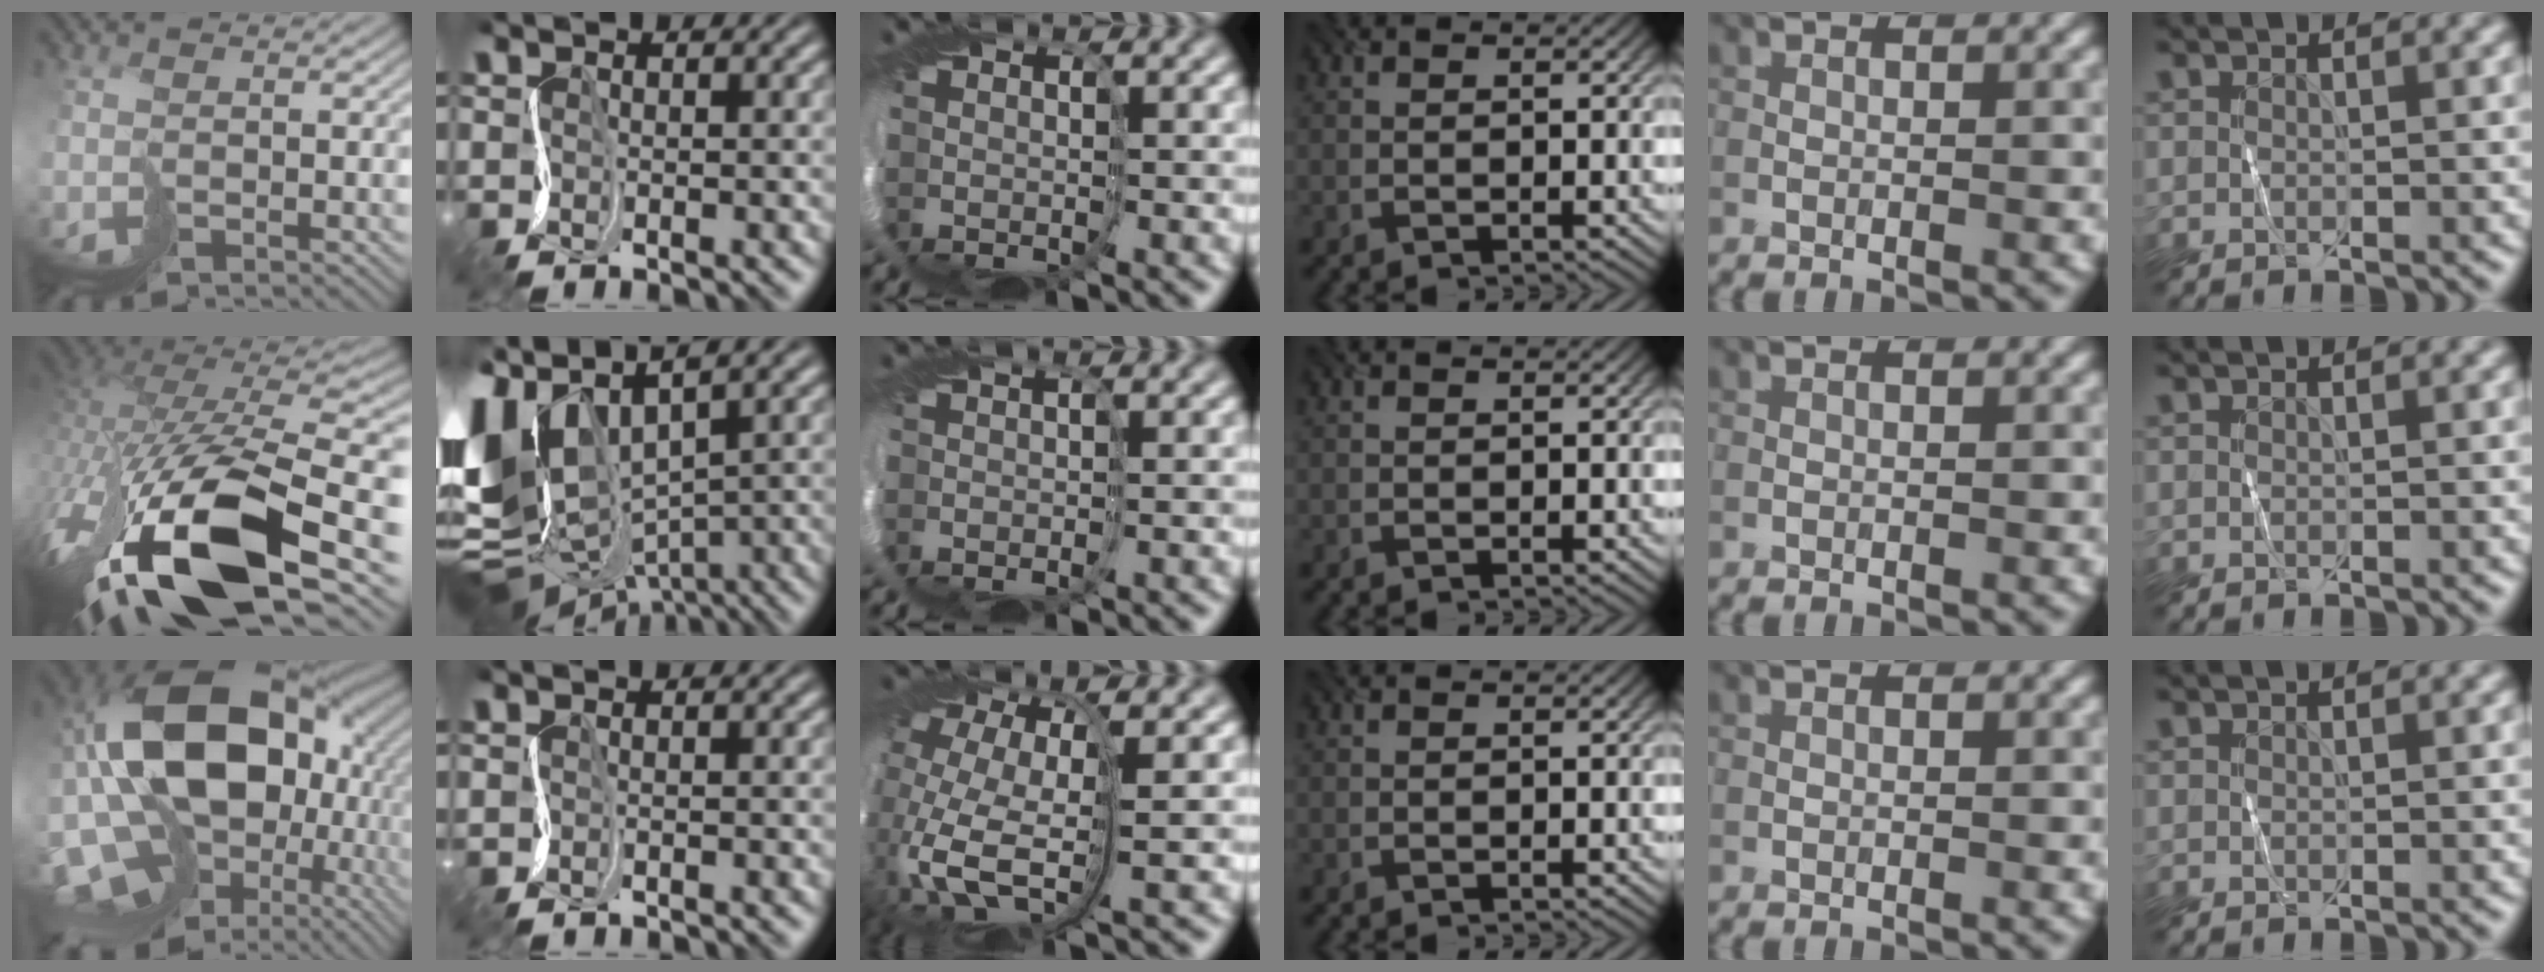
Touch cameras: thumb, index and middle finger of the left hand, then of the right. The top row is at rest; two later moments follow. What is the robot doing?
{"motion": "cut", "object": "tape"}